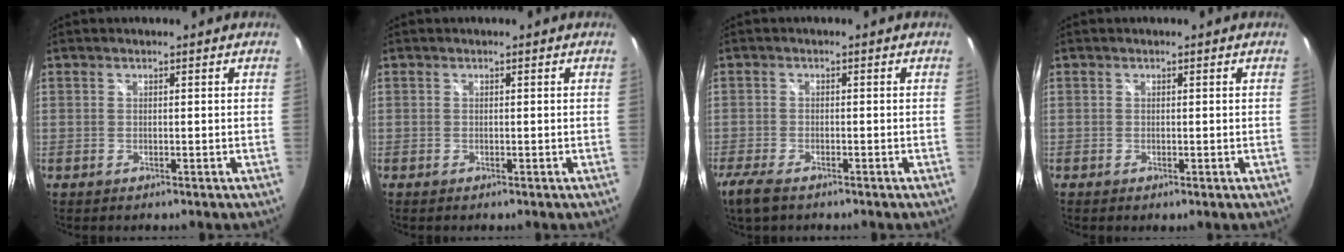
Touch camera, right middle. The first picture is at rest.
{"total": 0.8, "force": [0.2, -0.7, 0.0], "torque": [0.006, -0.003, 0.002]}
{"total": 4.4, "force": [-3.3, 0.9, 2.8], "torque": [-0.073, -0.019, -0.068]}
{"total": 0.8, "force": [0.4, -0.7, 0.1], "torque": [-0.001, -0.003, 0.004]}